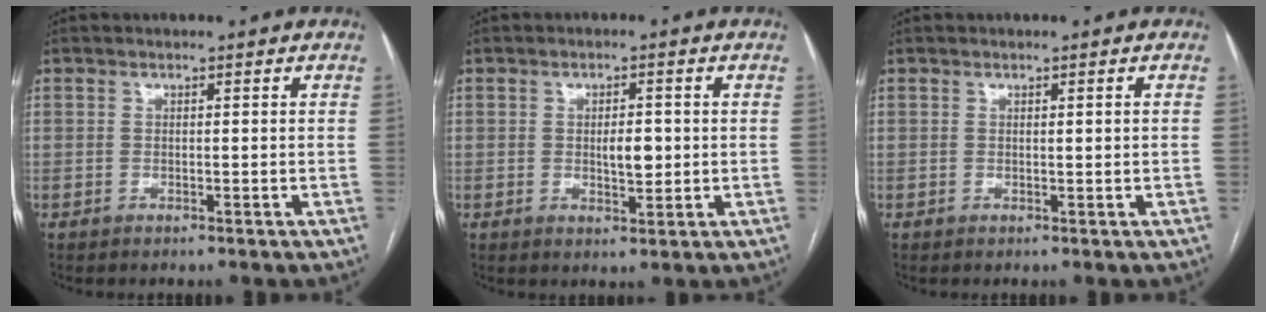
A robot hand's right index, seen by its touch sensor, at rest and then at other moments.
{"total": 3.4, "force": [0.1, 1.2, 3.2], "torque": [-0.051, -0.001, 0.003]}
{"total": 0.6, "force": [0.2, -0.1, 0.5], "torque": [-0.008, 0.001, 0.004]}